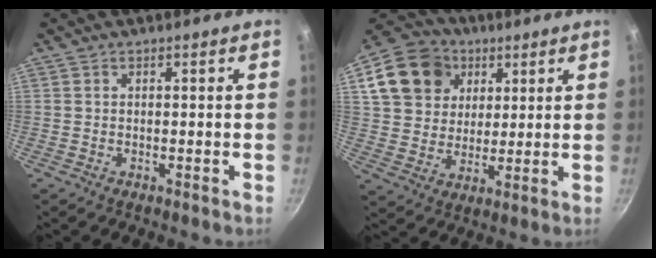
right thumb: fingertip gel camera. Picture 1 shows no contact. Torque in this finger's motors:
{"motor_torque": [-1.44, 1.69, 0.46, -0.37, 0.09]}